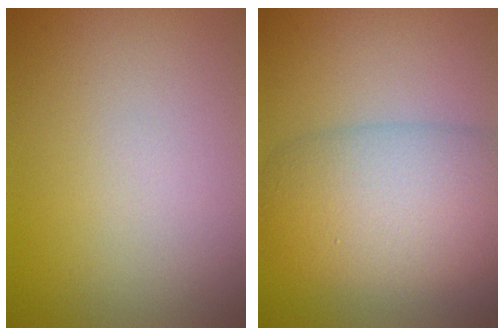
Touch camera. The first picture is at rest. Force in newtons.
{"total": 8.3, "press": 8.3, "slide": 0.2}